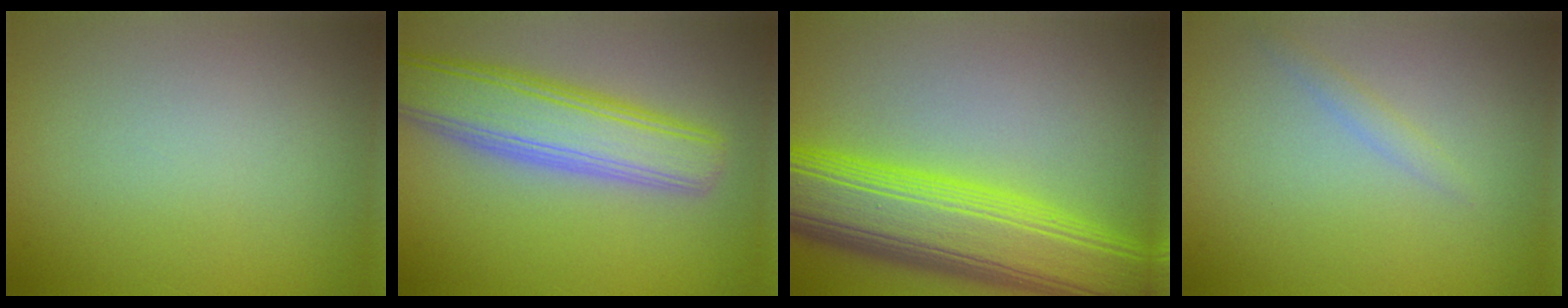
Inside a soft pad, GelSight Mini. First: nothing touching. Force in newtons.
{"total": 6.4, "press": 6.4, "slide": 0.4}
{"total": 11.3, "press": 11.3, "slide": 0.3}
{"total": 1.0, "press": 1.0, "slide": 0.0}